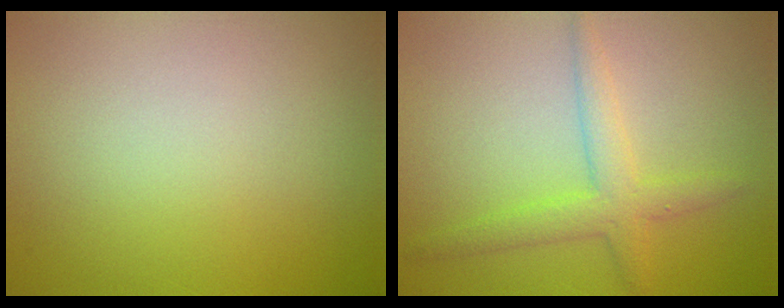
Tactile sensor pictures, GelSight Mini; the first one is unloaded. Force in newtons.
{"total": 3.0, "press": 3.0, "slide": 0.2}